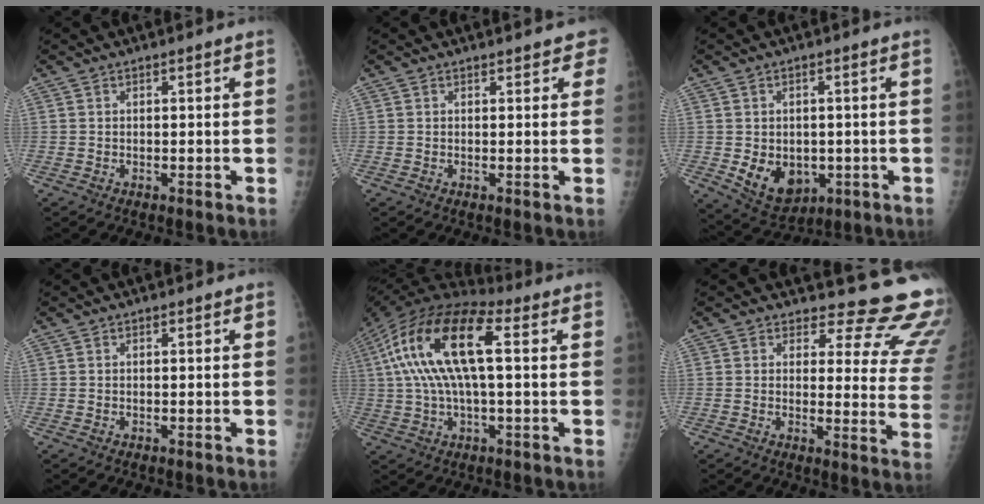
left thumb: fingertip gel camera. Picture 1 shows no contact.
{"total": 2.7, "force": [2.0, 1.3, 1.2], "torque": [0.016, 0.000, 0.013]}
{"total": 9.2, "force": [-1.8, 6.9, 5.8], "torque": [-0.066, -0.007, -0.009]}
{"total": 0.0}
{"total": 18.4, "force": [3.4, 7.2, 16.6], "torque": [-0.329, 0.040, 0.052]}
{"total": 16.2, "force": [14.9, 5.1, 3.8], "torque": [0.004, -0.146, 0.141]}